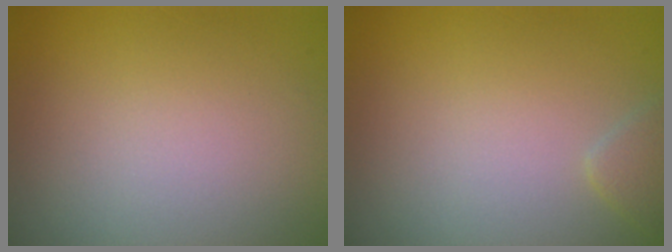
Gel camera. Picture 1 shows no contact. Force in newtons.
{"total": 1.3, "press": 1.3, "slide": 0.1}